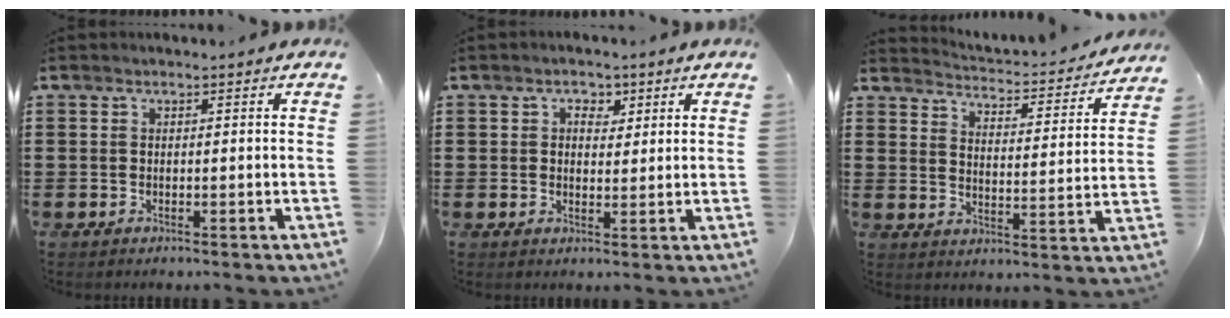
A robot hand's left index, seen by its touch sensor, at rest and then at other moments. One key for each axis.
{"total": 2.6, "fx": 1.3, "fy": 2.0, "fz": 1.0, "tx": -0.020, "ty": 0.006, "tz": 0.018}
{"total": 3.1, "fx": 3.1, "fy": -0.1, "fz": 0.2, "tx": -0.028, "ty": -0.031, "tz": 0.045}